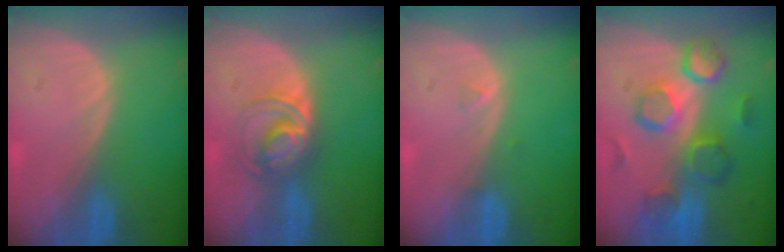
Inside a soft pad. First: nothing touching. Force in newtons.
{"total": 6.0, "press": 5.6, "slide": 2.2}
{"total": 0.7, "press": 0.7, "slide": 0.2}
{"total": 9.7, "press": 9.3, "slide": 2.9}